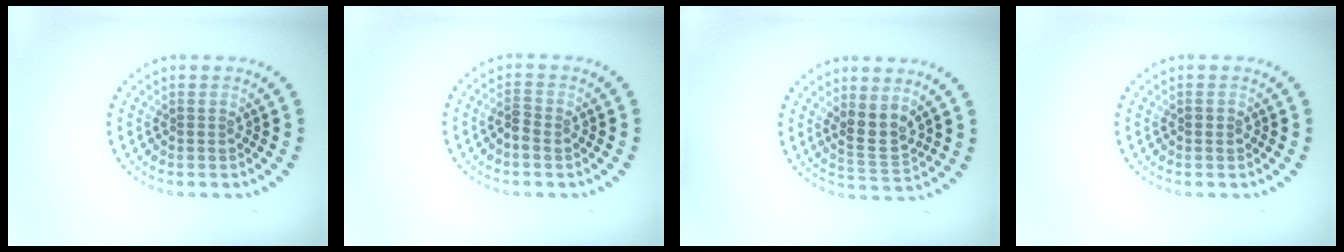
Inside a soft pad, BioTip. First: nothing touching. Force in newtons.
{"total": 1.2, "press": 1.2, "slide": 0.3}
{"total": 2.9, "press": 2.6, "slide": 1.3}
{"total": 0.8, "press": 0.8, "slide": 0.2}